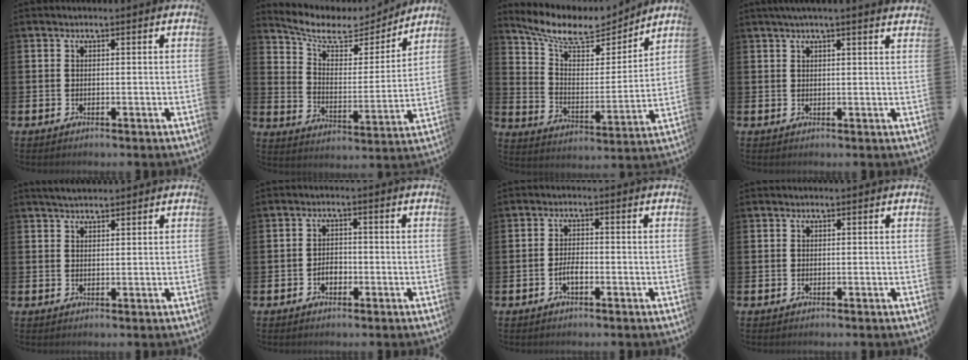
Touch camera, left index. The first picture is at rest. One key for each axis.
{"total": 8.1, "fx": 7.0, "fy": 3.1, "fz": 2.8, "tx": -0.092, "ty": -0.044, "tz": 0.117}
{"total": 9.4, "fx": 8.3, "fy": 3.0, "fz": 3.2, "tx": -0.105, "ty": -0.053, "tz": 0.144}
{"total": 2.2, "fx": 2.0, "fy": -0.4, "fz": 0.9, "tx": -0.014, "ty": -0.005, "tz": 0.035}
{"total": 2.5, "fx": 2.4, "fy": 0.6, "fz": 0.7, "tx": -0.012, "ty": -0.002, "tz": 0.042}
{"total": 2.0, "fx": -0.8, "fy": 1.4, "fz": 1.2, "tx": -0.011, "ty": -0.001, "tz": -0.021}
{"total": 2.1, "fx": -0.9, "fy": 0.9, "fz": 1.7, "tx": -0.028, "ty": 0.002, "tz": -0.018}
{"total": 0.0}